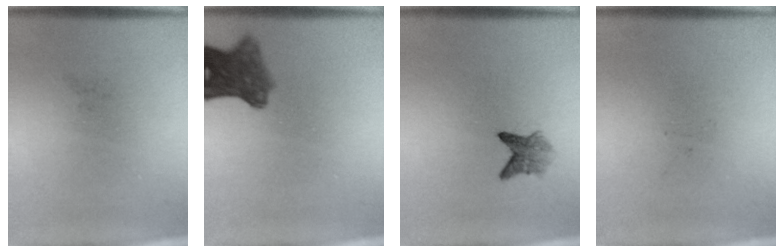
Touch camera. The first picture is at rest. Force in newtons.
{"total": 6.7}
{"total": 2.7}
{"total": 0.0}